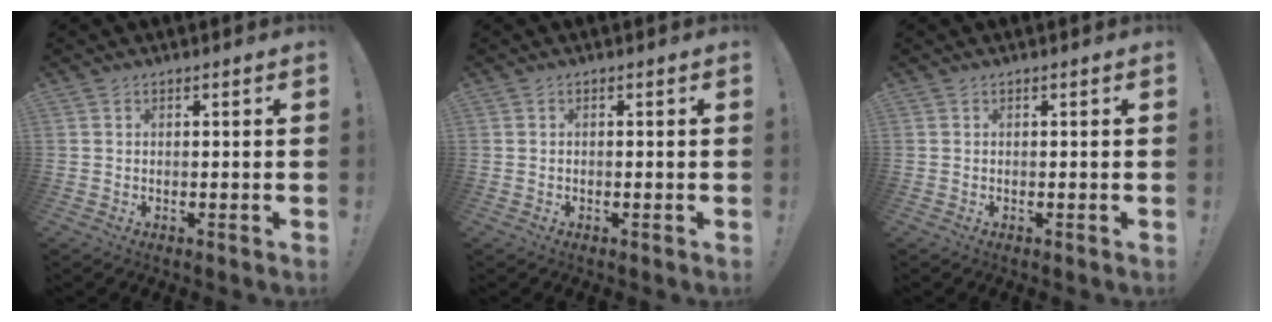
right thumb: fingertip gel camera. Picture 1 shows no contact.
{"total": 0.0}
{"total": 0.0}